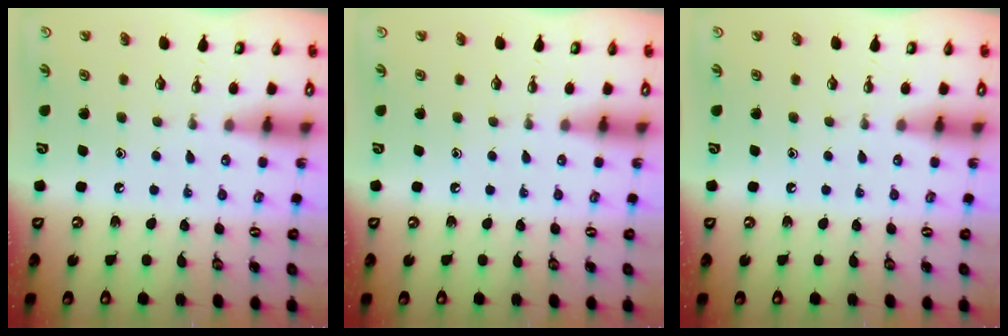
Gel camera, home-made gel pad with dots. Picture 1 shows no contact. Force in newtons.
{"total": 0.0}
{"total": 0.0}